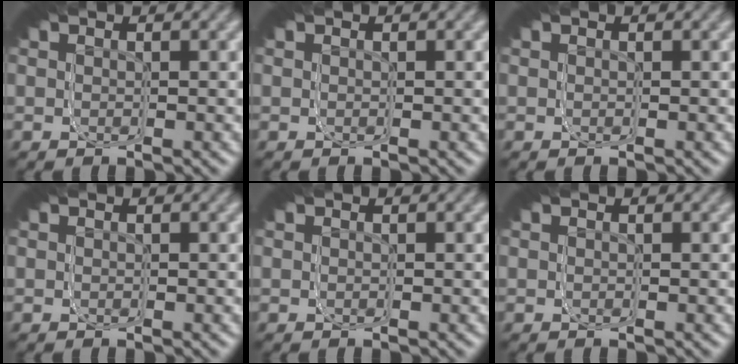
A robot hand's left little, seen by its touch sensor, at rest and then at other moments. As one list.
[{"total": 0.0}, {"total": 0.0}, {"total": 0.0}, {"total": 0.0}, {"total": 0.0}]